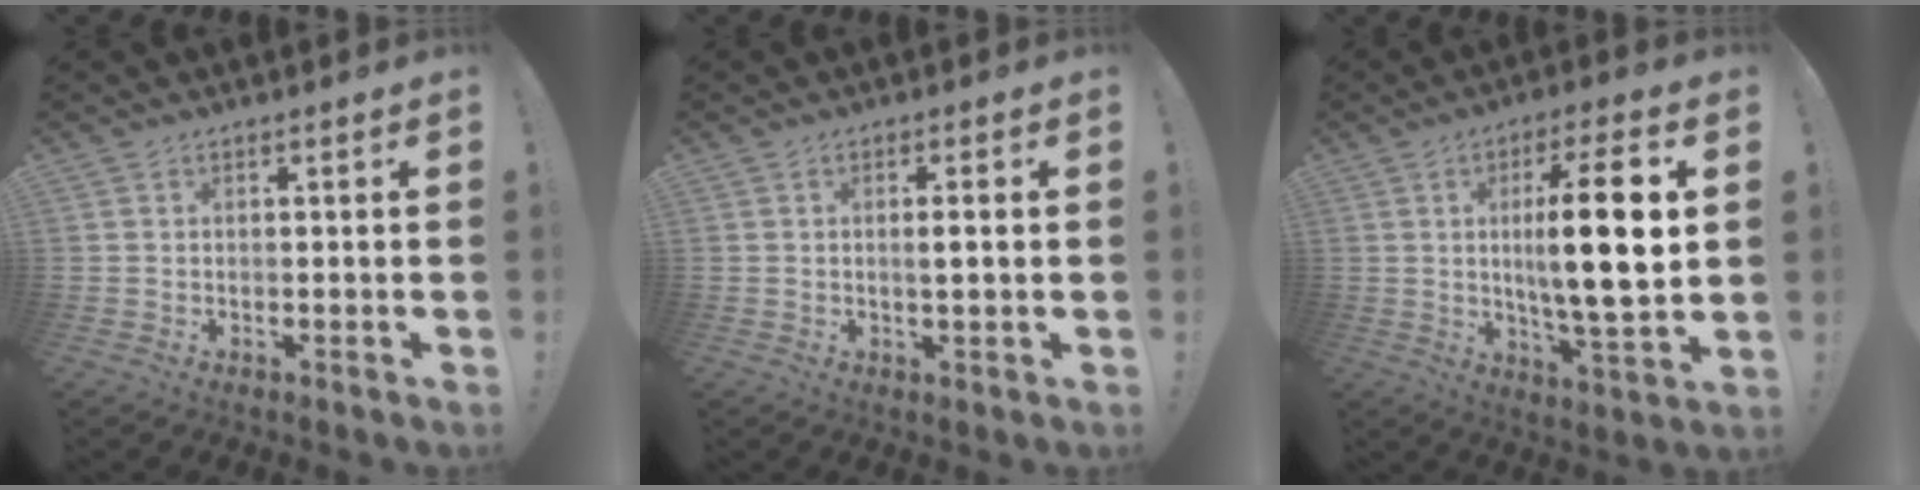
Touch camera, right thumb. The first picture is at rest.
{"total": 2.8, "force": [0.3, 0.5, 2.8], "torque": [-0.039, -0.004, -0.001]}
{"total": 17.6, "force": [2.3, 3.4, 17.1], "torque": [-0.281, -0.010, 0.019]}